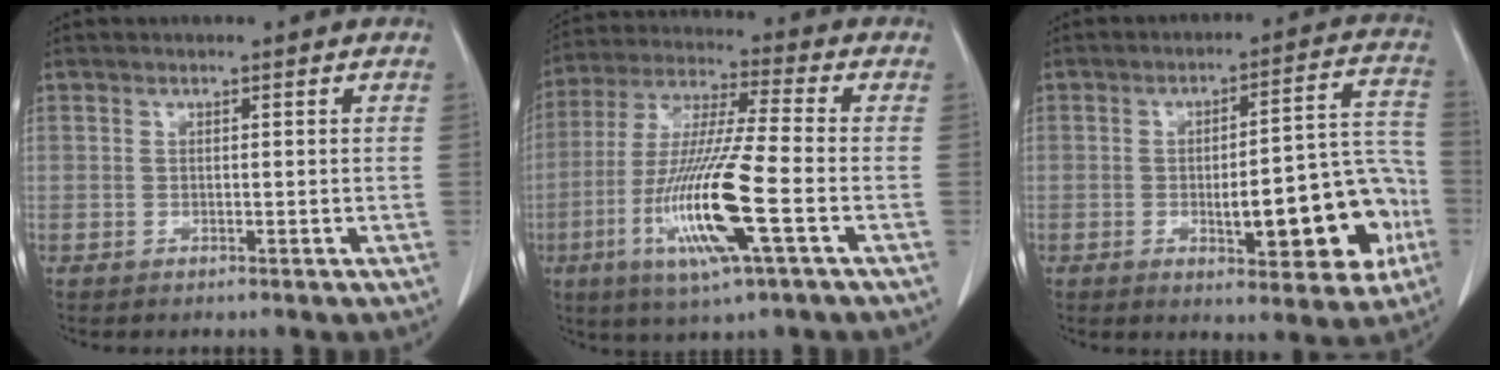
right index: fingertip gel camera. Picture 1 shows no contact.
{"total": 16.0, "force": [-5.0, 0.5, 15.1], "torque": [-0.316, -0.019, -0.093]}
{"total": 15.5, "force": [-4.4, 4.6, 14.2], "torque": [-0.165, 0.037, -0.046]}